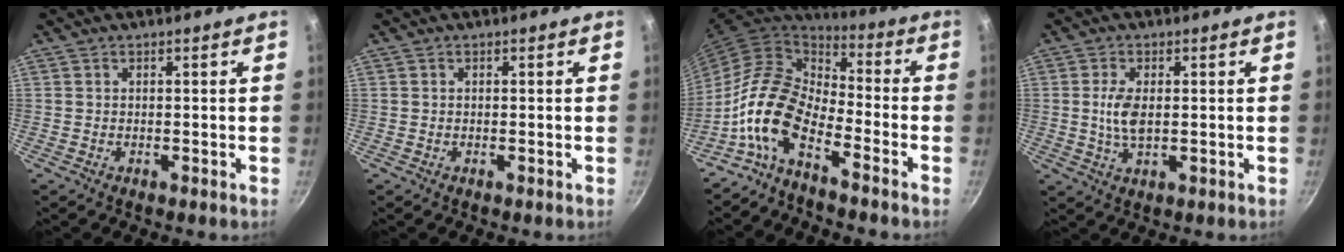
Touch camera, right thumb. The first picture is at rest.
{"total": 0.0}
{"total": 13.3, "force": [-6.9, 6.6, 9.2], "torque": [-0.161, 0.066, -0.156]}
{"total": 5.1, "force": [0.4, 2.4, 4.4], "torque": [-0.093, -0.002, 0.008]}